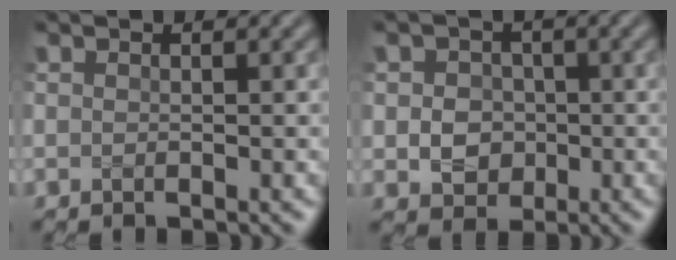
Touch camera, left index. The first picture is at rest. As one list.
[{"total": 3.3, "force": [-0.2, 2.9, 1.6], "torque": [-0.020, -0.003, -0.009]}]